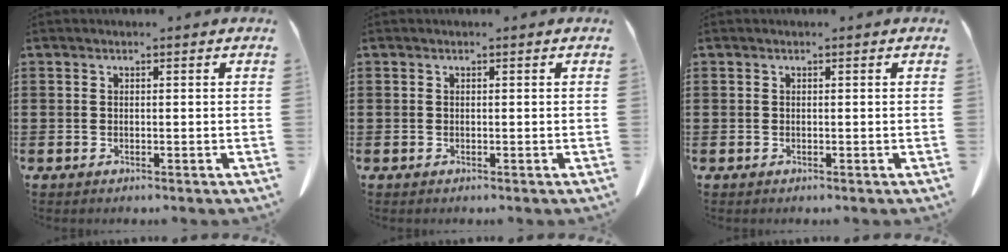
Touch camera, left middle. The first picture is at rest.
{"total": 0.0}
{"total": 0.0}